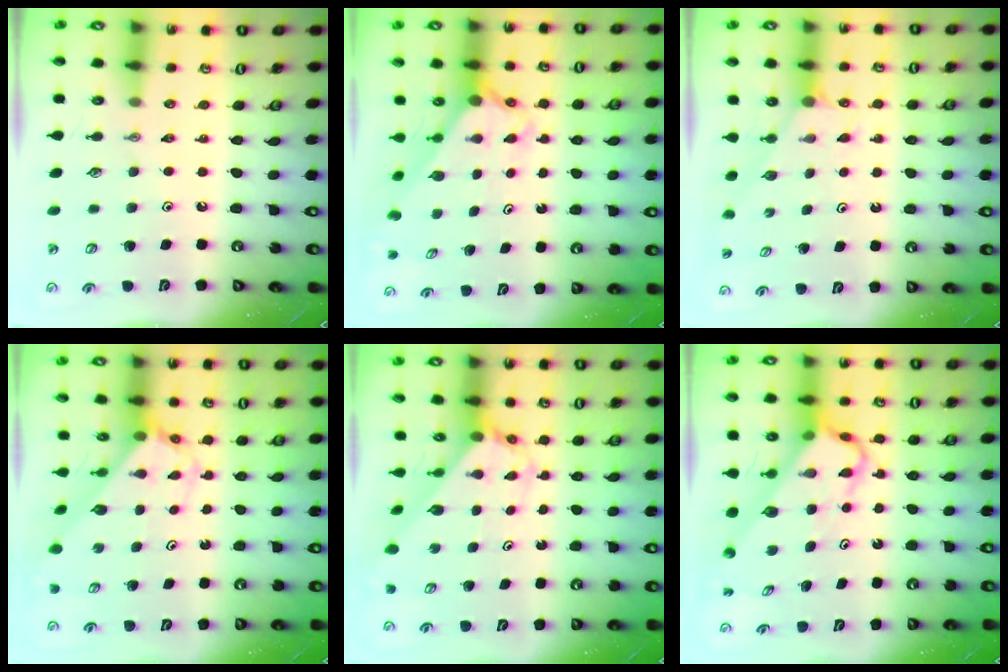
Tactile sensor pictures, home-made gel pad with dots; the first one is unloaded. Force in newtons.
{"total": 2.7, "press": 2.7, "slide": 0.2}
{"total": 1.2, "press": 1.2, "slide": 0.2}
{"total": 2.9, "press": 2.9, "slide": 0.1}
{"total": 2.7, "press": 2.7, "slide": 0.2}
{"total": 6.6, "press": 6.6, "slide": 0.3}